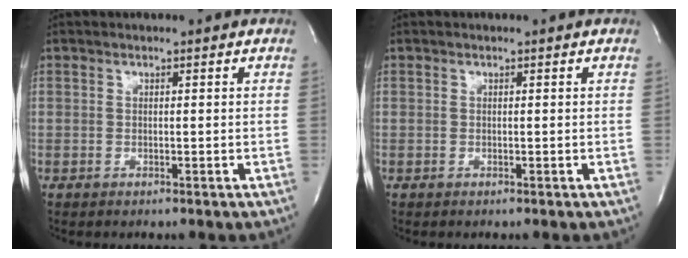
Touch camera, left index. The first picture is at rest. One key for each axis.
{"total": 0.0}